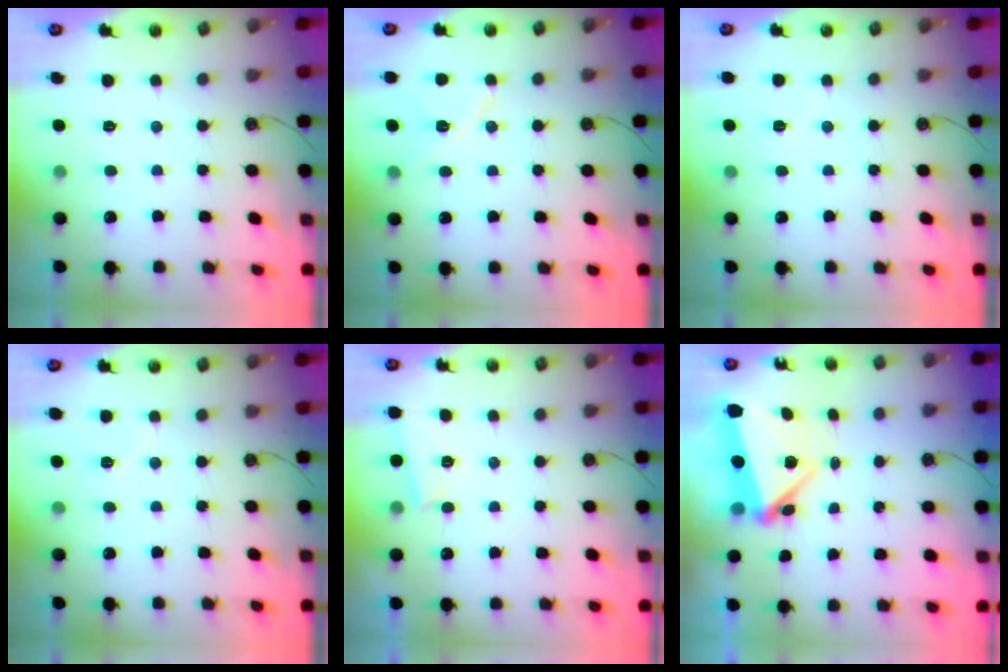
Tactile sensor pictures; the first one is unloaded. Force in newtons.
{"total": 9.4, "press": 9.4, "slide": 1.1}
{"total": 1.5, "press": 1.5, "slide": 0.2}
{"total": 4.4, "press": 3.9, "slide": 1.9}
{"total": 2.7, "press": 2.7, "slide": 0.3}
{"total": 5.5, "press": 5.4, "slide": 0.8}